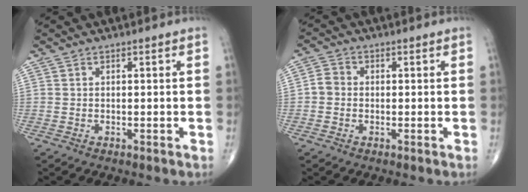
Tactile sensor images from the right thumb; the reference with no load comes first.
{"total": 2.8, "force": [-0.4, 2.5, 1.3], "torque": [-0.016, 0.007, -0.014]}